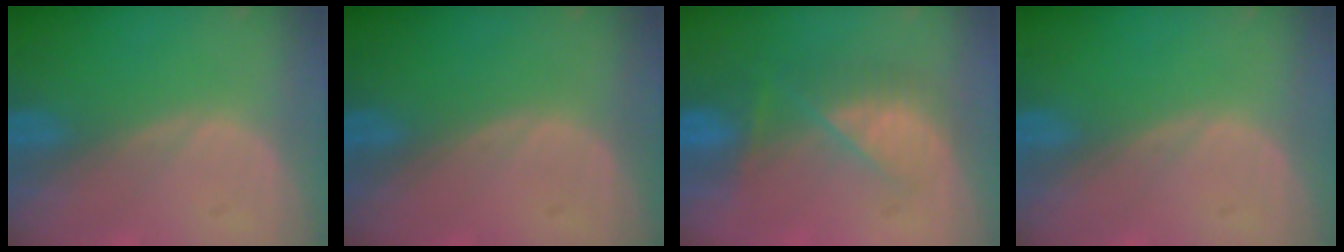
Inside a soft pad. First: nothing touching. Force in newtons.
{"total": 0.0}
{"total": 7.5, "press": 6.8, "slide": 3.2}
{"total": 0.0}